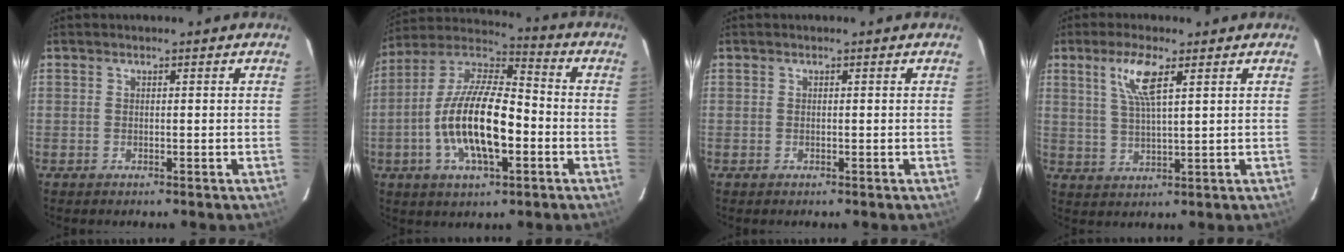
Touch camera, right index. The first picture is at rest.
{"total": 17.6, "force": [-4.3, 6.5, 15.8], "torque": [-0.311, -0.001, -0.084]}
{"total": 0.0}
{"total": 6.7, "force": [3.2, 1.0, 5.8], "torque": [-0.118, 0.001, 0.065]}